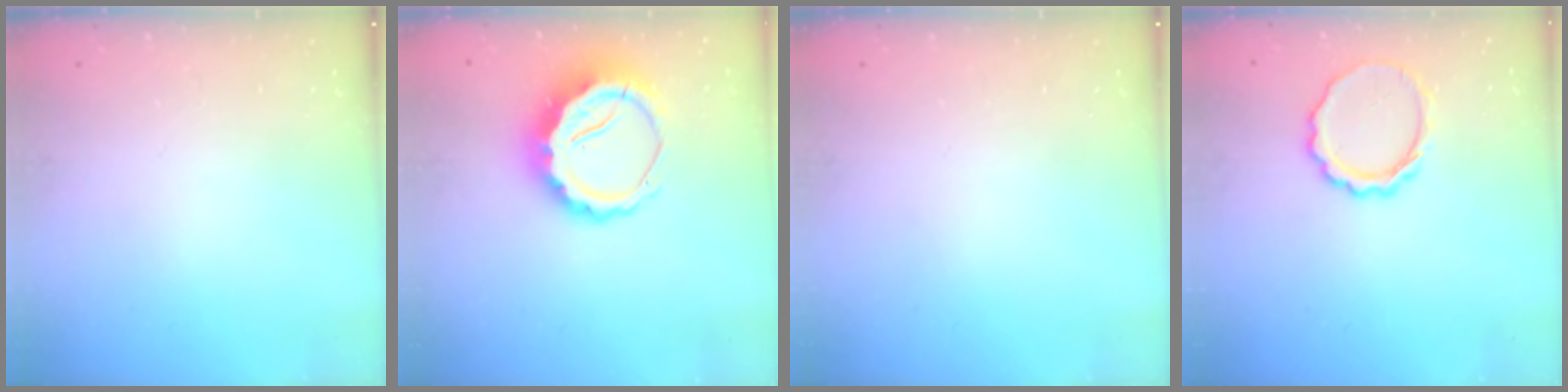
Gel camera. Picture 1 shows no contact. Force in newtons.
{"total": 9.5, "press": 9.2, "slide": 2.2}
{"total": 0.0}
{"total": 9.0, "press": 8.8, "slide": 1.9}